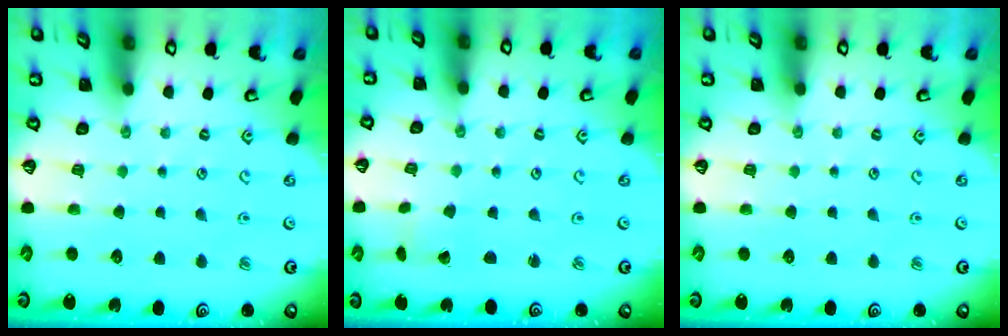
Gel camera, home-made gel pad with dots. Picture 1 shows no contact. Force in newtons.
{"total": 0.0}
{"total": 0.0}